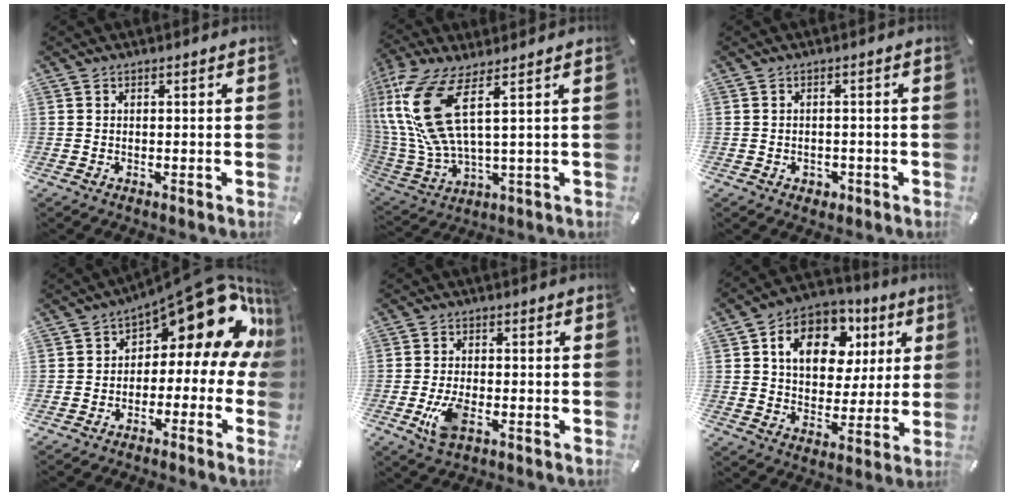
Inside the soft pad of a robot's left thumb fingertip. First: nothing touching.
{"total": 16.8, "force": [5.9, 6.2, 14.5], "torque": [-0.324, -0.018, 0.102]}
{"total": 1.9, "force": [-0.7, 1.6, 0.6], "torque": [-0.013, 0.004, -0.016]}
{"total": 17.6, "force": [8.5, 7.7, 13.4], "torque": [-0.175, -0.066, 0.138]}
{"total": 5.7, "force": [-2.0, 2.7, 4.6], "torque": [-0.108, -0.003, -0.039]}
{"total": 14.1, "force": [5.3, 10.4, 7.9], "torque": [-0.129, -0.013, 0.097]}